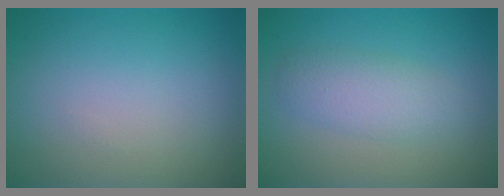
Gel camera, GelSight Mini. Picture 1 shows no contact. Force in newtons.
{"total": 3.0, "press": 3.0, "slide": 0.1}